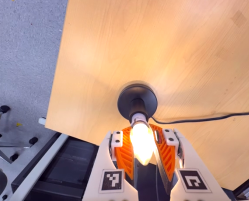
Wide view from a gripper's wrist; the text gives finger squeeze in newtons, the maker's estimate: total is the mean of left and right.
{"total": 23.8, "left": 23.4, "right": 24.2}